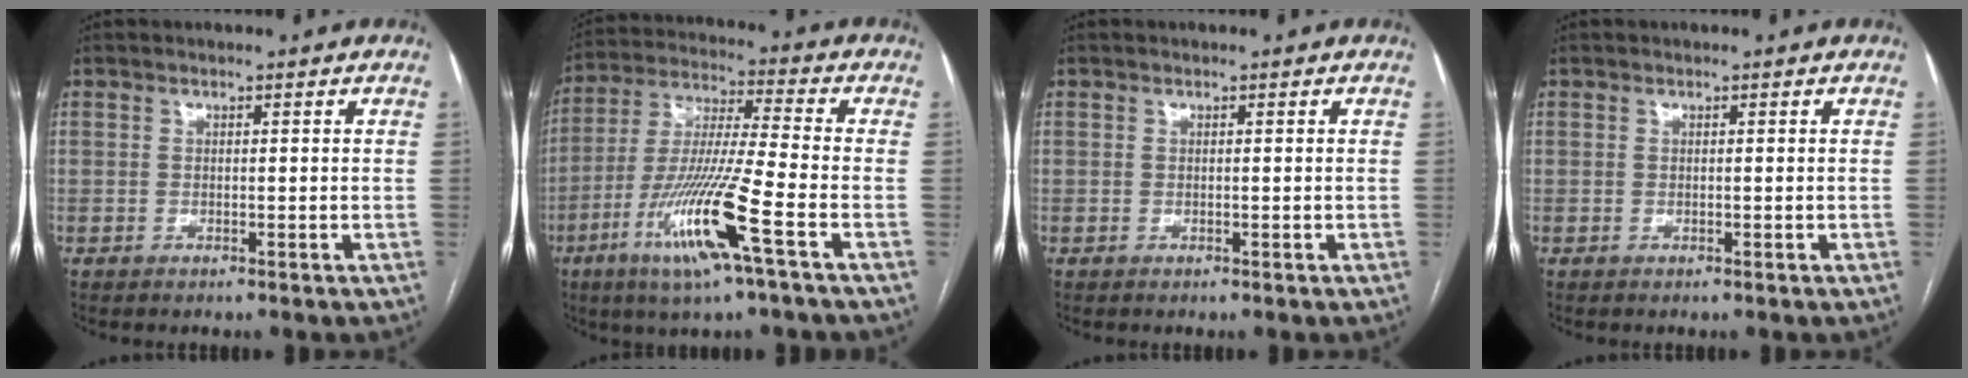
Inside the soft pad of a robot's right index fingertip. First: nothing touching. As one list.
[{"total": 14.9, "force": [-6.6, -0.2, 13.4], "torque": [-0.274, -0.018, -0.125]}, {"total": 0.0}, {"total": 0.0}]